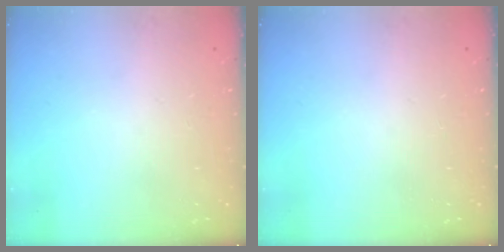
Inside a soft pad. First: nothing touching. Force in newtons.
{"total": 0.0}